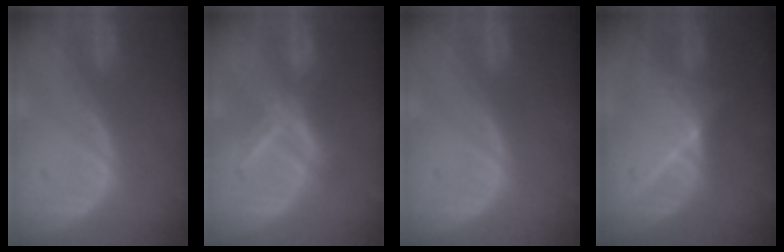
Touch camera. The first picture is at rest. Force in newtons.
{"total": 5.5, "press": 5.5, "slide": 0.7}
{"total": 0.0}
{"total": 7.7, "press": 7.2, "slide": 2.7}